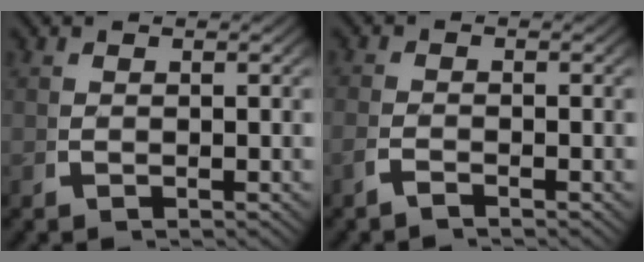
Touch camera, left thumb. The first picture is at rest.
{"total": 0.9, "force": [-0.7, -0.3, 0.3], "torque": [-0.005, -0.007, -0.016]}